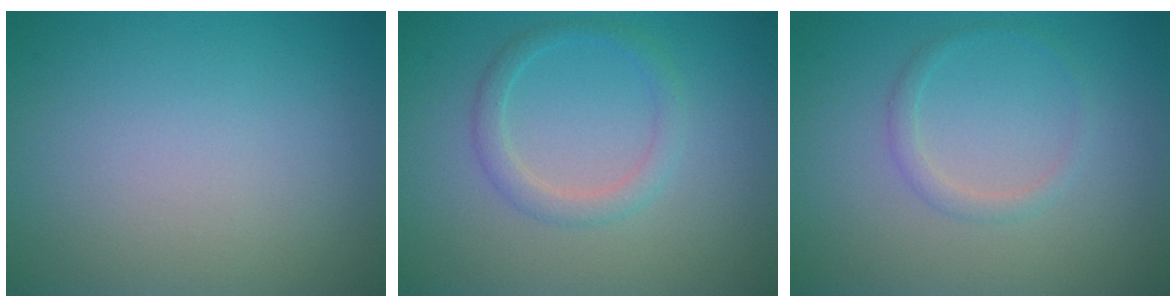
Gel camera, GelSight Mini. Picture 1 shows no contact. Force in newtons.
{"total": 2.0, "press": 2.0, "slide": 0.1}
{"total": 1.2, "press": 1.2, "slide": 0.1}